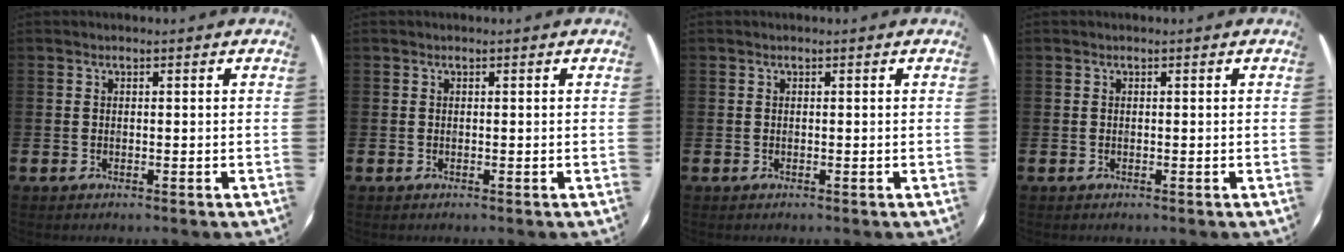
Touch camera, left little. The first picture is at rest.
{"total": 0.0}
{"total": 0.0}
{"total": 0.0}